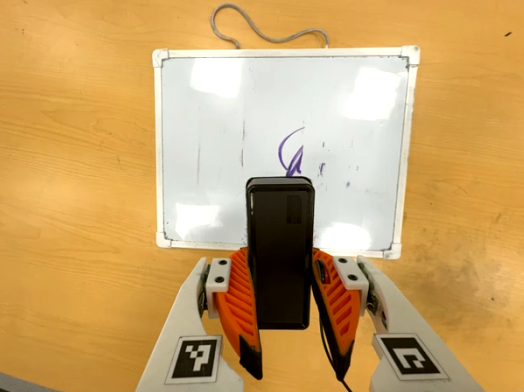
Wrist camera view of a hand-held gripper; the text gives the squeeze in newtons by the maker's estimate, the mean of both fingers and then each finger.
{"total": 7.8, "left": 6.7, "right": 9.0}